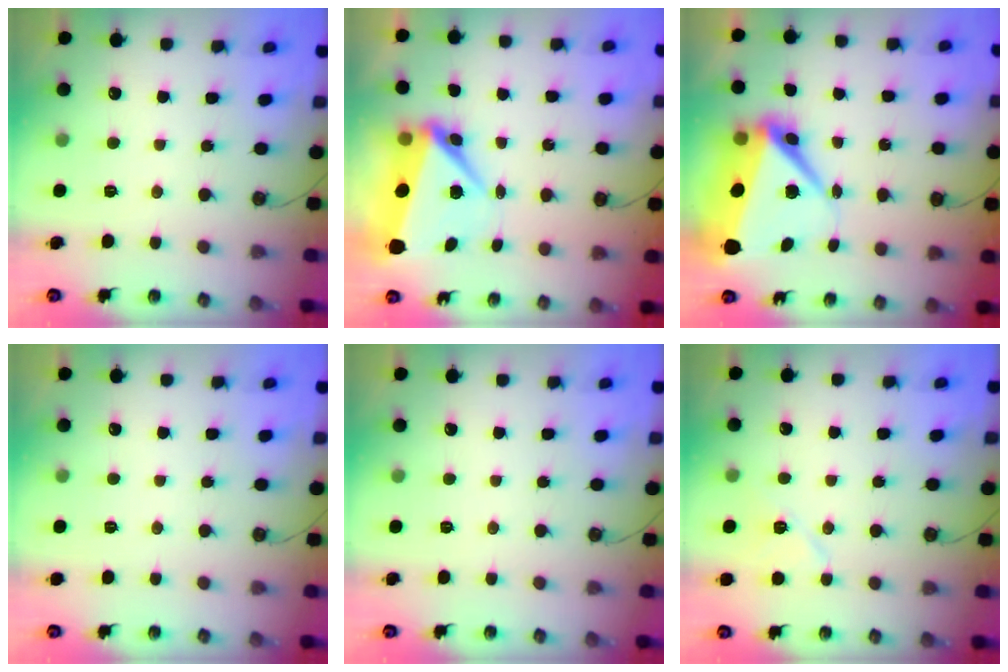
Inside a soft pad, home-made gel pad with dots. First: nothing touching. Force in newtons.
{"total": 8.4, "press": 8.2, "slide": 1.8}
{"total": 13.1, "press": 13.0, "slide": 1.5}
{"total": 1.7, "press": 0.9, "slide": 1.5}
{"total": 0.0}
{"total": 8.8, "press": 8.7, "slide": 1.3}